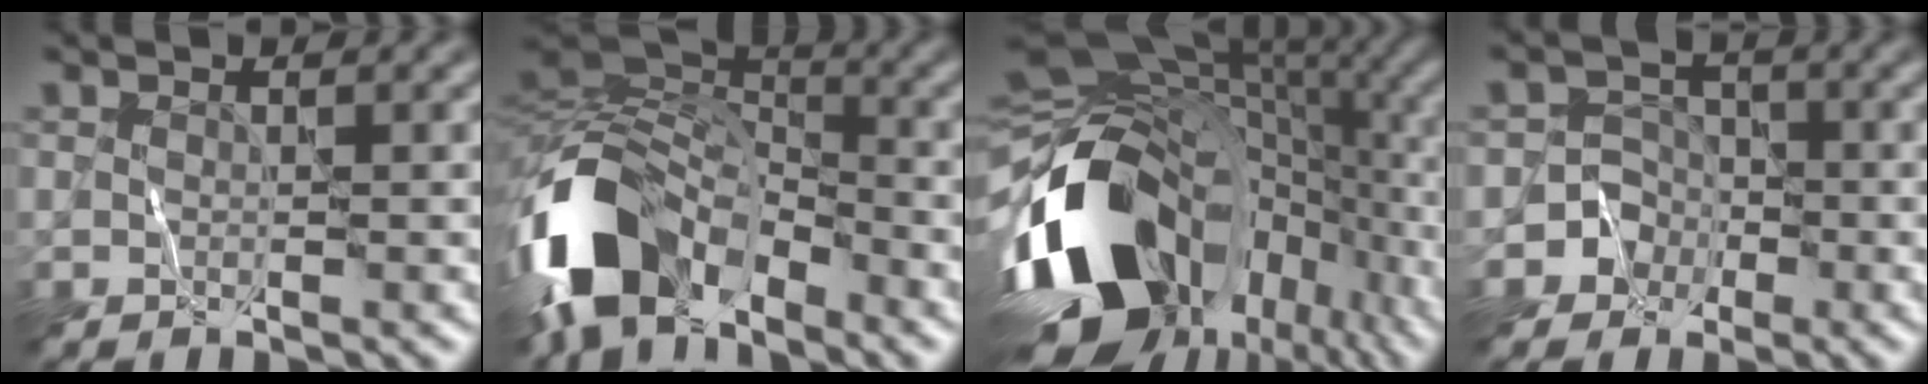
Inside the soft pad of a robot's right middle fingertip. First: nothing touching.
{"total": 12.1, "force": [-6.5, 7.1, 7.4], "torque": [-0.150, -0.003, -0.129]}
{"total": 17.3, "force": [-6.1, 10.7, 12.1], "torque": [-0.250, -0.027, -0.100]}
{"total": 4.5, "force": [-2.2, 3.9, -0.1], "torque": [0.033, 0.003, -0.061]}